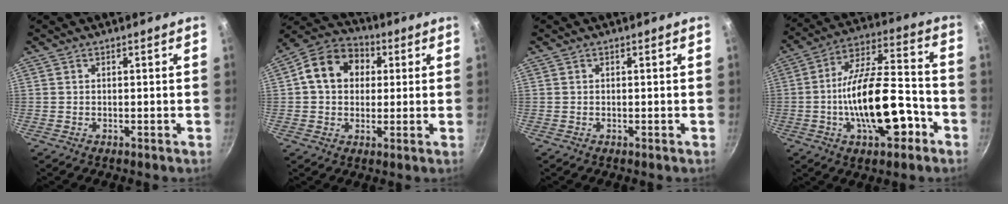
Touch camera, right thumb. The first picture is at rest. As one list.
[{"total": 12.1, "force": [2.4, 9.8, 6.8], "torque": [-0.084, 0.020, 0.019]}, {"total": 0.0}, {"total": 19.1, "force": [-6.2, 8.3, 16.0], "torque": [-0.240, 0.052, -0.104]}]